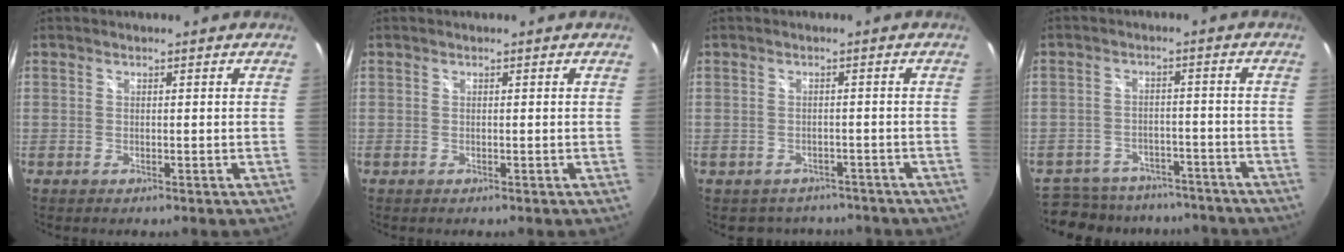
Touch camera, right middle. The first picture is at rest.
{"total": 0.0}
{"total": 5.9, "force": [-4.7, 3.4, 1.1], "torque": [-0.023, -0.001, -0.056]}
{"total": 15.3, "force": [-13.1, 6.7, 4.5], "torque": [-0.112, 0.010, -0.178]}